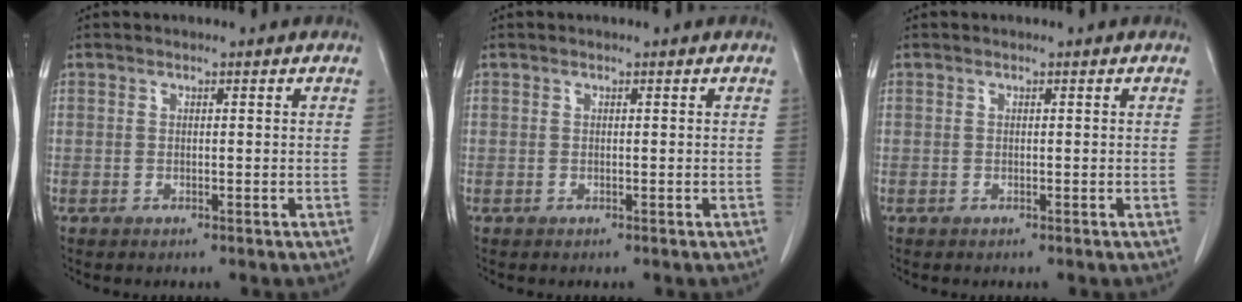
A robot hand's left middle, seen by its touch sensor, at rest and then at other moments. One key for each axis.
{"total": 0.0}
{"total": 0.0}